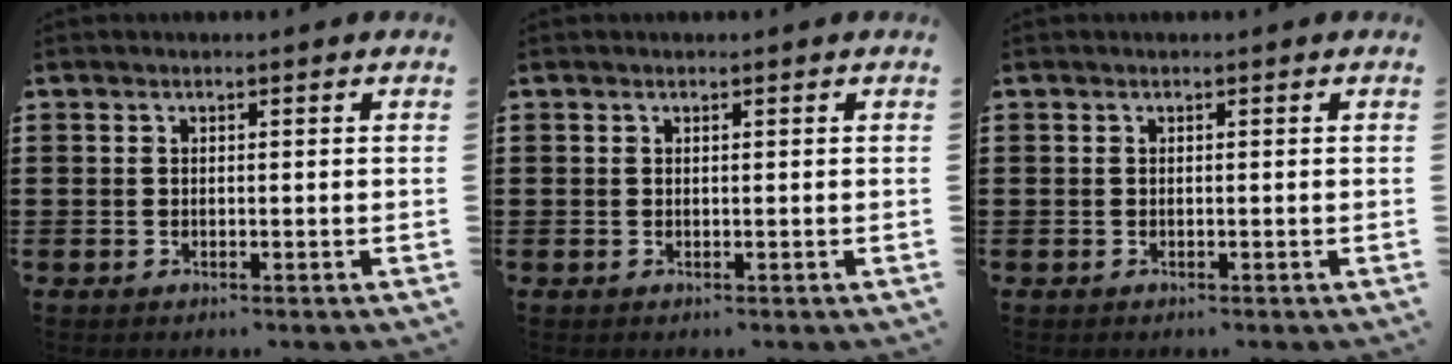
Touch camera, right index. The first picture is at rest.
{"total": 0.0}
{"total": 0.0}